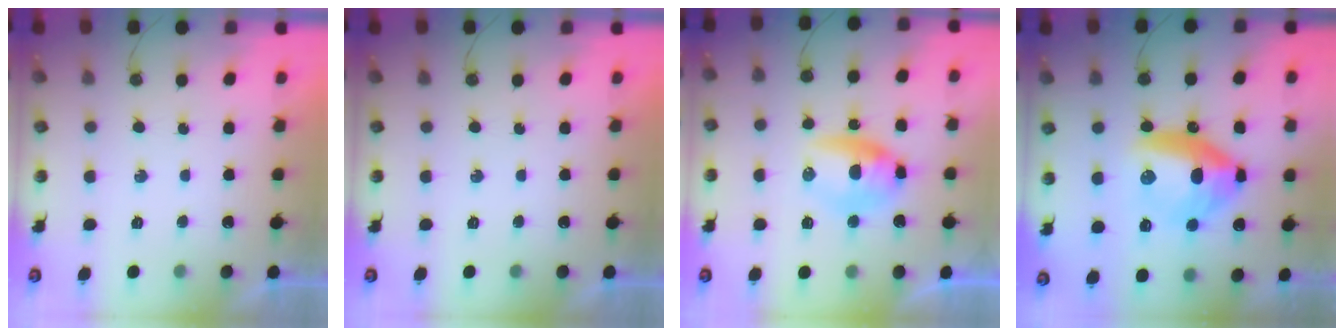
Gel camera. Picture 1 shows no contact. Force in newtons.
{"total": 0.0}
{"total": 7.2, "press": 7.2, "slide": 0.8}
{"total": 12.6, "press": 12.4, "slide": 2.4}